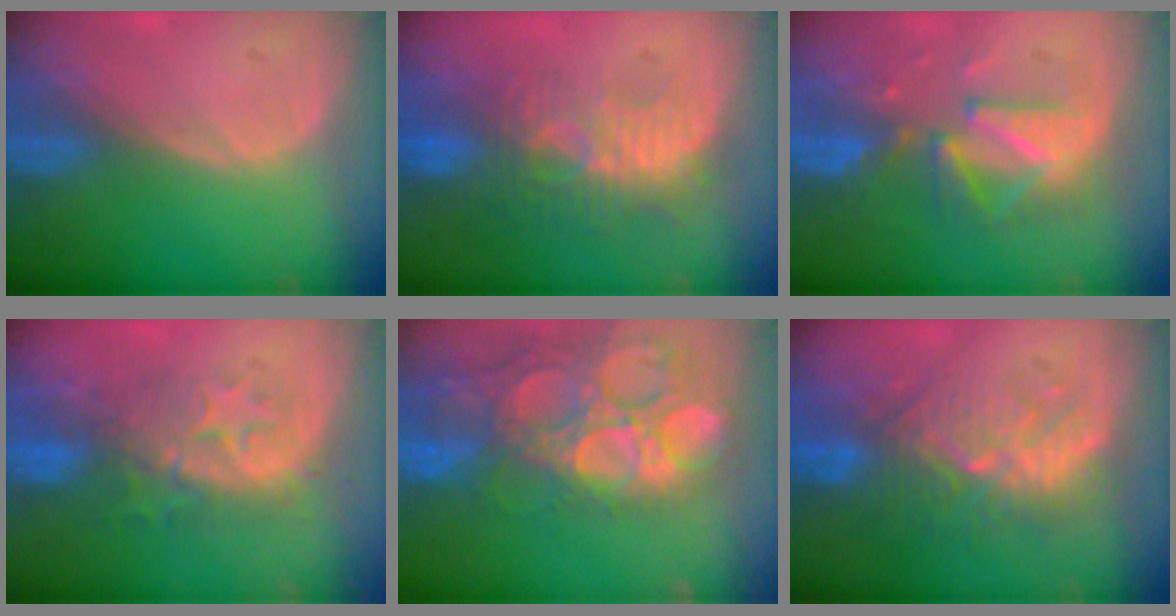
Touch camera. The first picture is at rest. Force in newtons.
{"total": 9.4, "press": 8.7, "slide": 3.7}
{"total": 7.9, "press": 7.9, "slide": 0.6}
{"total": 8.1, "press": 8.1, "slide": 0.8}
{"total": 15.6, "press": 12.9, "slide": 8.7}
{"total": 9.4, "press": 9.0, "slide": 2.7}